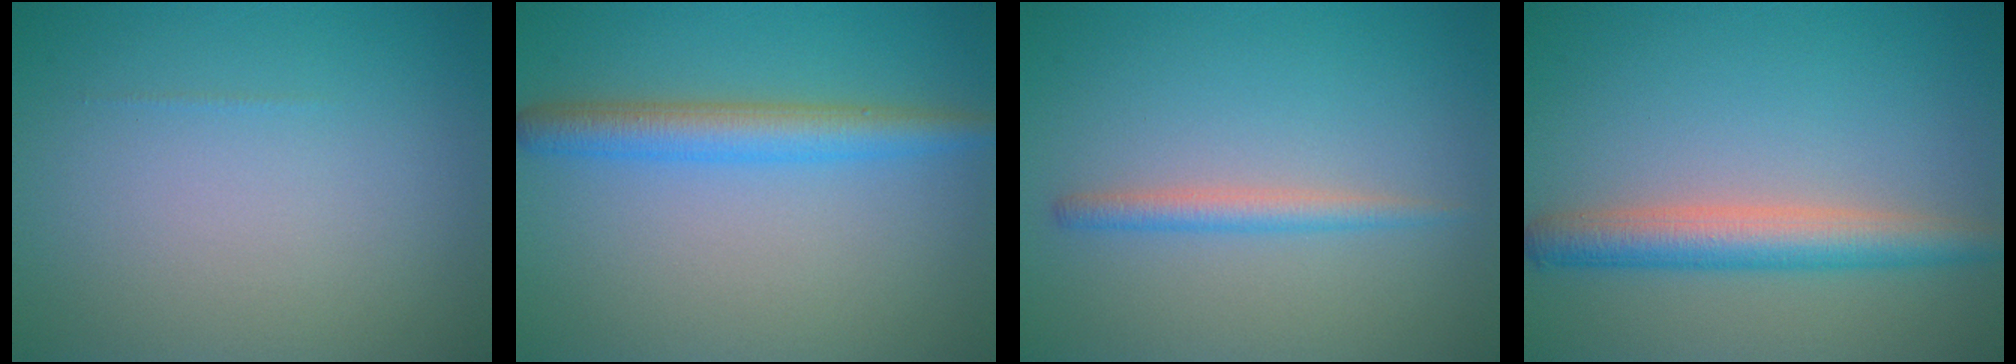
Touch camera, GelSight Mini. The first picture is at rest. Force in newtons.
{"total": 3.7, "press": 3.7, "slide": 0.2}
{"total": 1.8, "press": 1.8, "slide": 0.1}
{"total": 4.4, "press": 4.4, "slide": 0.2}